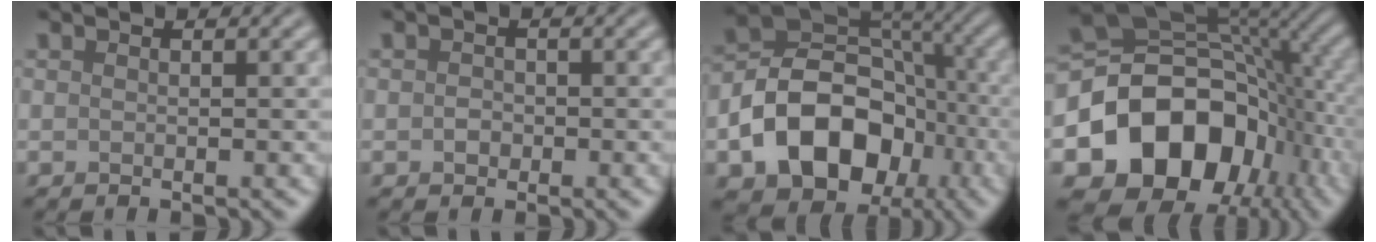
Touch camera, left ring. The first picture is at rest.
{"total": 1.0, "force": [-0.2, 0.9, 0.5], "torque": [-0.007, -0.004, -0.007]}
{"total": 12.1, "force": [-4.3, 8.7, 7.2], "torque": [-0.119, 0.003, -0.079]}
{"total": 14.7, "force": [-4.5, 11.1, 8.4], "torque": [-0.138, -0.007, -0.089]}